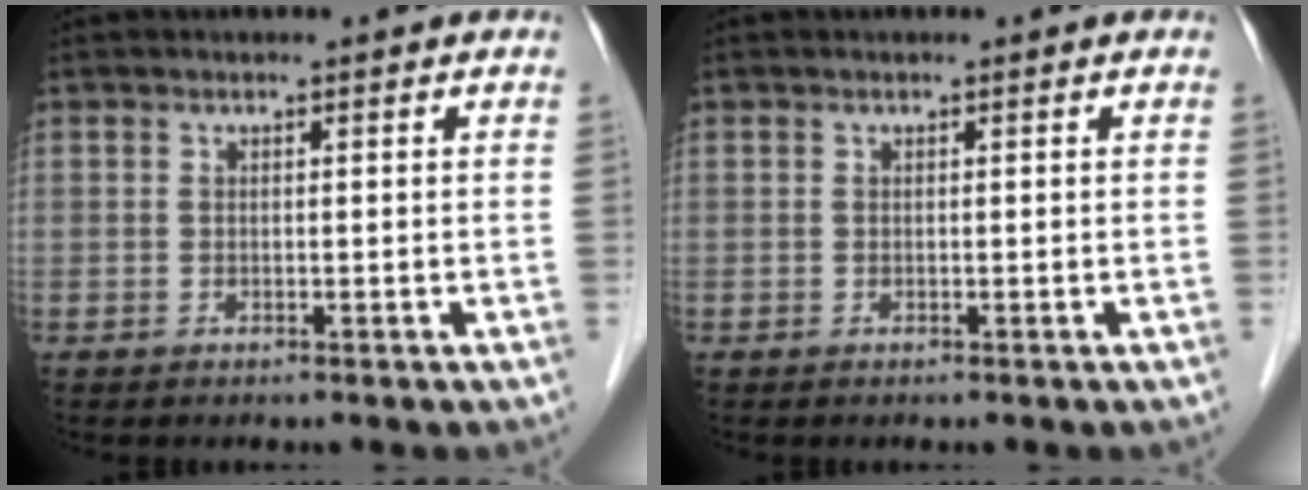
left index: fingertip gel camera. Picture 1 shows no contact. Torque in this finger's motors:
{"motor_torque": [-0.01, 0.01, 0.00, 0.00]}